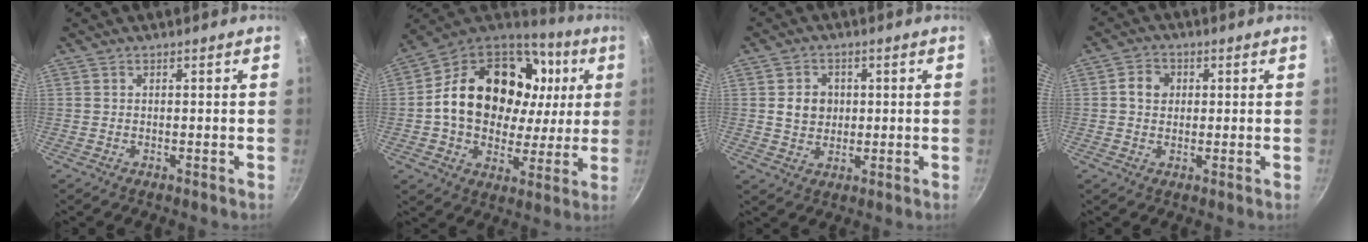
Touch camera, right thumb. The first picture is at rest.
{"total": 27.0, "force": [5.5, 19.4, 18.0], "torque": [-0.287, 0.021, 0.092]}
{"total": 5.4, "force": [0.7, 4.7, 2.7], "torque": [-0.023, 0.001, 0.013]}
{"total": 4.3, "force": [0.8, 3.8, 2.0], "torque": [-0.011, 0.005, 0.007]}